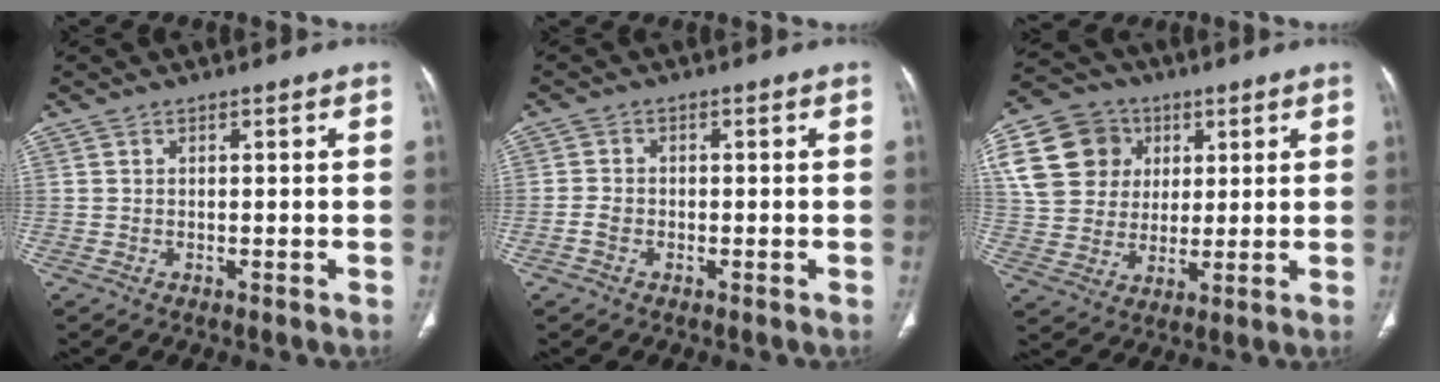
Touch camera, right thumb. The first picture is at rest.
{"total": 2.1, "force": [-0.9, 1.6, 1.0], "torque": [-0.016, 0.010, -0.020]}
{"total": 17.4, "force": [5.6, 14.6, 7.4], "torque": [-0.138, 0.021, 0.104]}